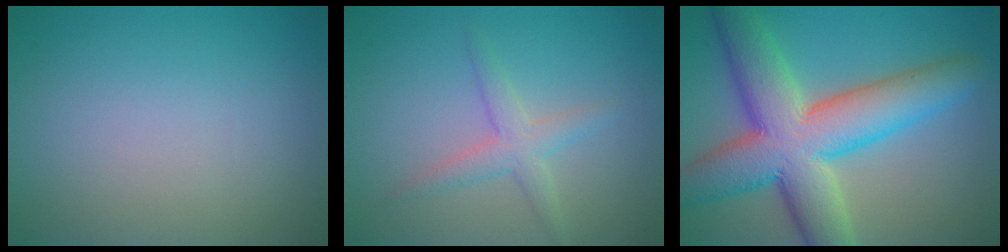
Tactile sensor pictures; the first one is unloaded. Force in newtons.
{"total": 2.3, "press": 2.3, "slide": 0.1}
{"total": 11.8, "press": 11.8, "slide": 0.7}